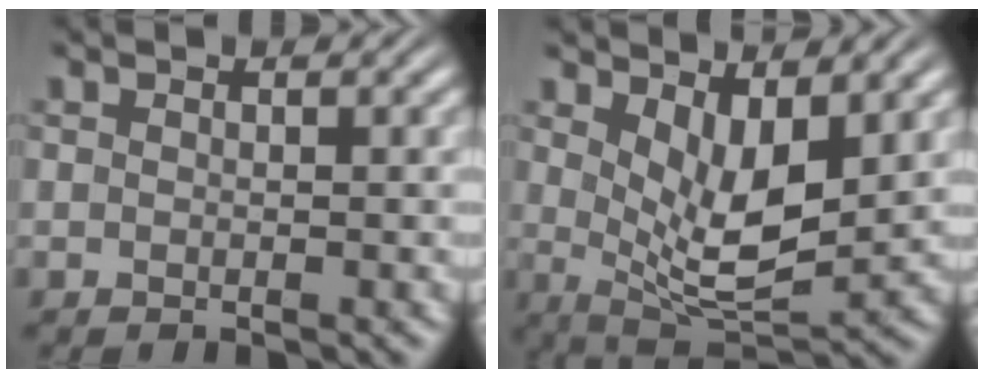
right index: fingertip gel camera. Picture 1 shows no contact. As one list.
[{"total": 7.6, "force": [1.4, 3.8, 6.5], "torque": [-0.093, -0.025, 0.032]}]